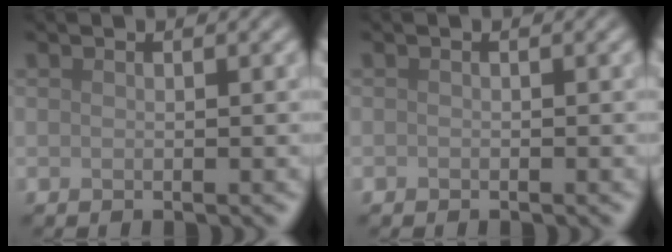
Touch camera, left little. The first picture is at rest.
{"total": 0.0}